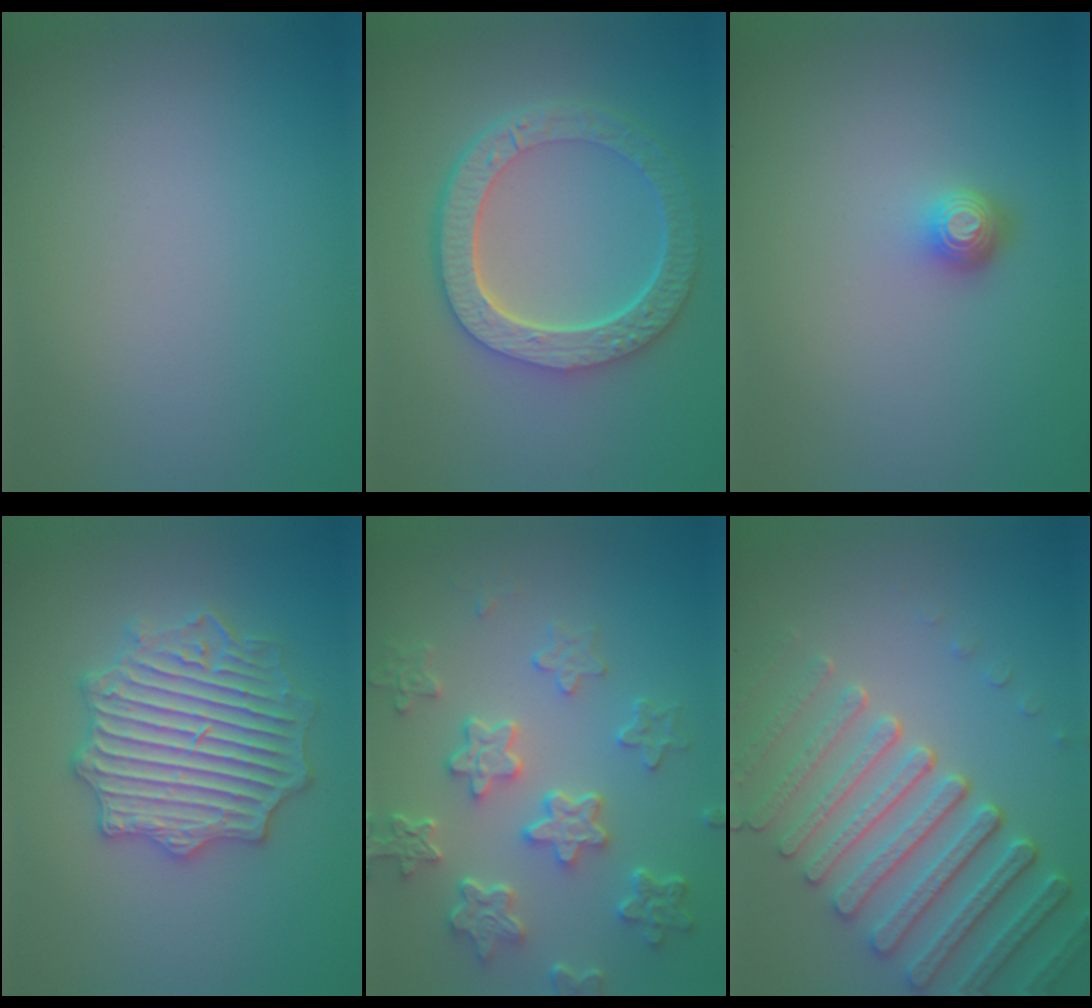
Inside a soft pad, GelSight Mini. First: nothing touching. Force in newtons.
{"total": 6.3, "press": 4.9, "slide": 4.0}
{"total": 1.8, "press": 1.3, "slide": 1.2}
{"total": 6.5, "press": 6.5, "slide": 1.0}
{"total": 6.0, "press": 4.6, "slide": 3.9}
{"total": 7.1, "press": 5.4, "slide": 4.5}